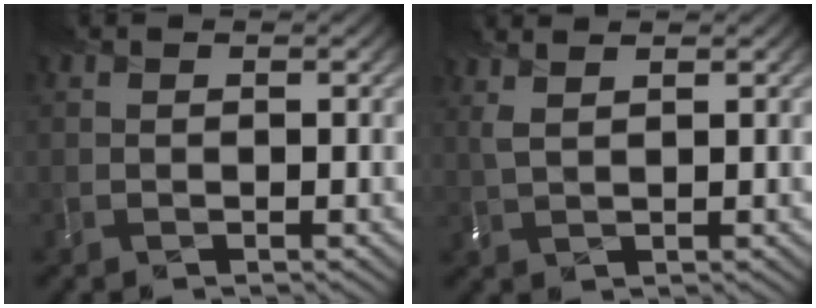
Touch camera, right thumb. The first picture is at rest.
{"total": 3.3, "force": [2.2, 1.0, 2.2], "torque": [-0.044, 0.011, 0.030]}